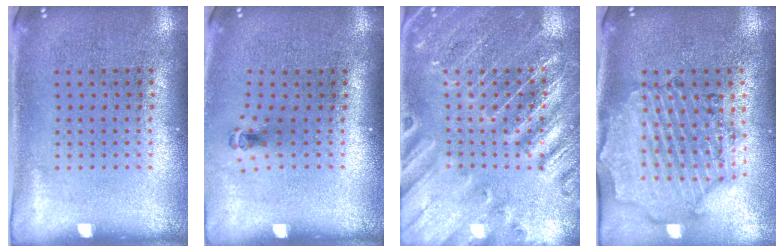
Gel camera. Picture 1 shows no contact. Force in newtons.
{"total": 0.6, "press": 0.4, "slide": 0.5}
{"total": 3.0, "press": 3.0, "slide": 0.3}
{"total": 1.6, "press": 1.6, "slide": 0.4}